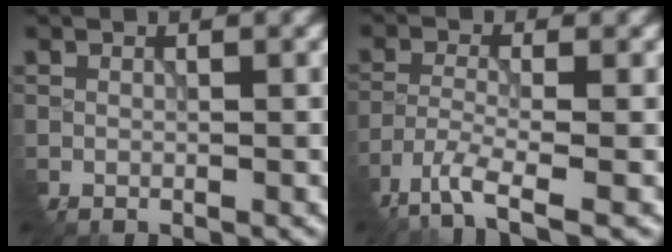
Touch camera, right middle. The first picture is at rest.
{"total": 5.1, "force": [-4.0, 1.0, 3.0], "torque": [-0.067, -0.010, -0.080]}